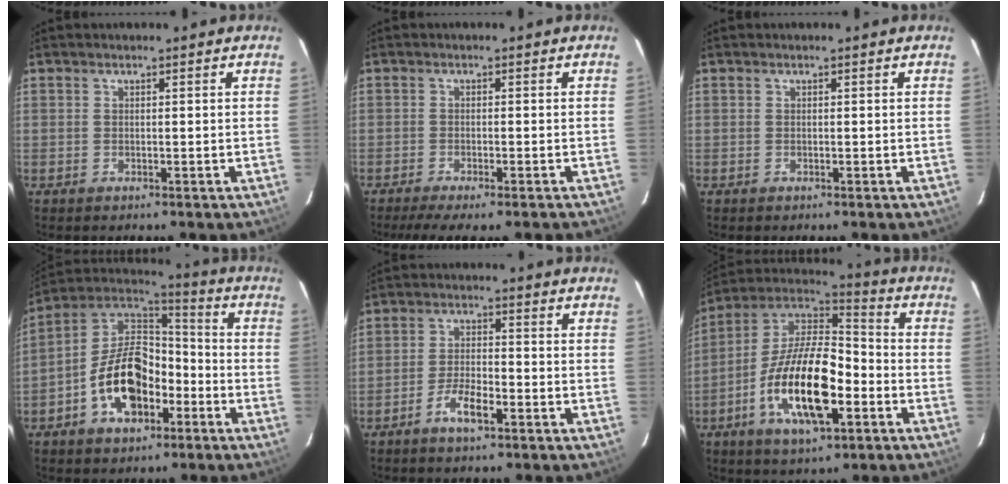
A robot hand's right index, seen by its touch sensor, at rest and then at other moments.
{"total": 6.8, "force": [-5.6, 0.6, 4.0], "torque": [-0.084, -0.025, -0.087]}
{"total": 0.0}
{"total": 15.3, "force": [-5.9, 9.3, 10.6], "torque": [-0.205, 0.026, -0.098]}
{"total": 5.5, "force": [-3.5, 1.6, 4.0], "torque": [-0.089, 0.001, -0.065]}
{"total": 19.7, "force": [-6.8, 7.9, 16.7], "torque": [-0.327, -0.013, -0.129]}